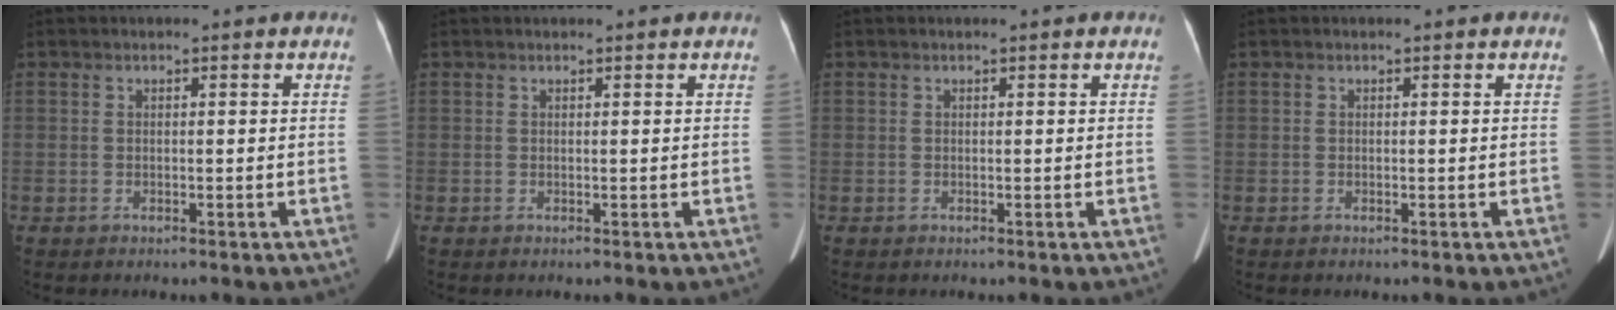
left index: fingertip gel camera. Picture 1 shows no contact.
{"total": 0.9, "force": [0.8, 0.0, 0.3], "torque": [-0.005, 0.015, 0.015]}
{"total": 0.0}
{"total": 0.0}